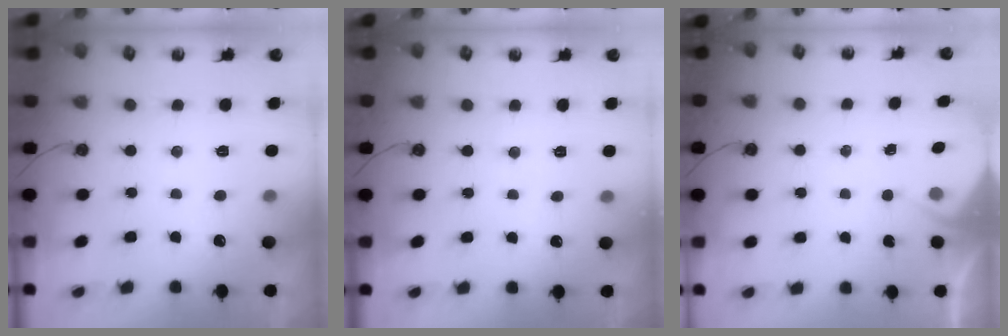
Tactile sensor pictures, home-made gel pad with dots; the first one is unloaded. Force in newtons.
{"total": 3.7, "press": 3.7, "slide": 0.6}
{"total": 2.1, "press": 2.1, "slide": 0.3}